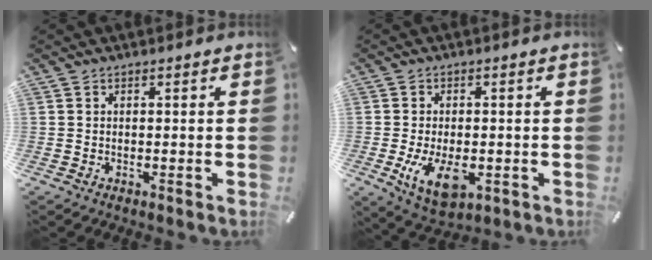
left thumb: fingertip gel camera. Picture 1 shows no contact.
{"total": 9.4, "force": [-2.3, 5.2, 7.5], "torque": [-0.148, -0.012, -0.039]}